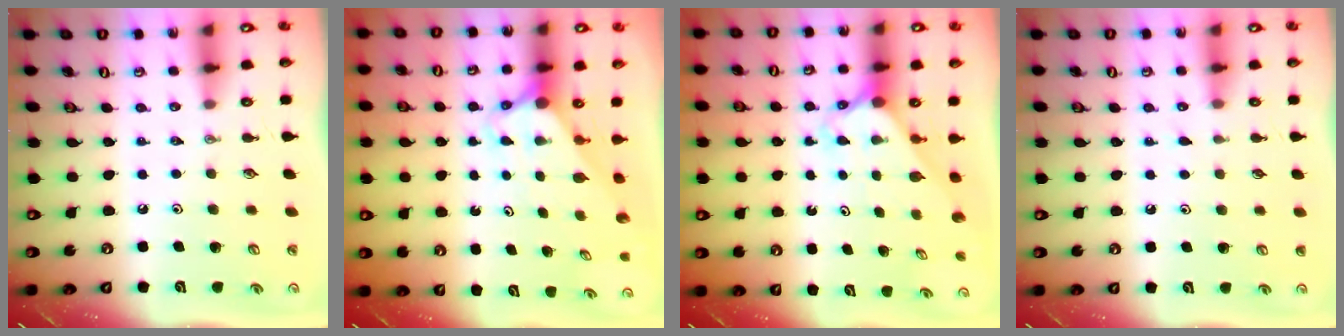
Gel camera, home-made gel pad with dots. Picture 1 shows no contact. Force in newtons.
{"total": 2.7, "press": 2.7, "slide": 0.0}
{"total": 2.2, "press": 2.2, "slide": 0.1}
{"total": 1.6, "press": 1.6, "slide": 0.3}